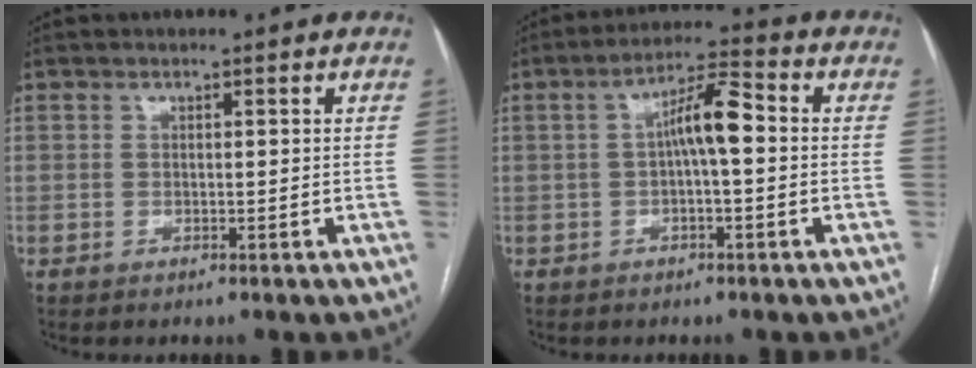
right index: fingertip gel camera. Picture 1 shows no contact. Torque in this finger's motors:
{"motor_torque": [0.98, -0.06, 0.24, 0.10]}